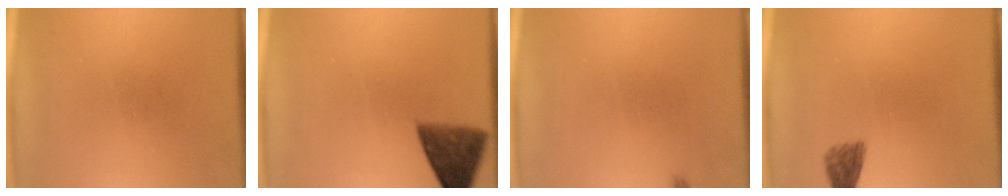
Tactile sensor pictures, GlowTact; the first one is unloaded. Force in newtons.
{"total": 7.2}
{"total": 0.5}
{"total": 2.4}